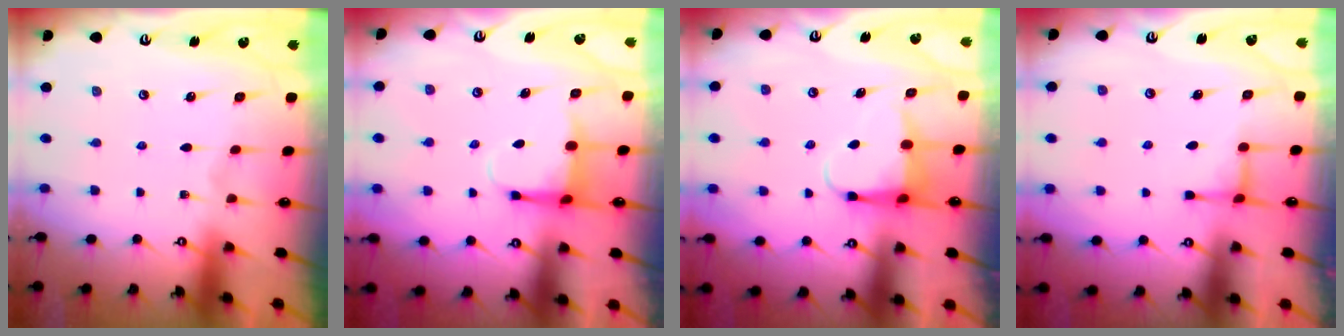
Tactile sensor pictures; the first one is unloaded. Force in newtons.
{"total": 6.2, "press": 6.1, "slide": 1.2}
{"total": 5.7, "press": 5.6, "slide": 0.8}
{"total": 1.8, "press": 1.8, "slide": 0.4}